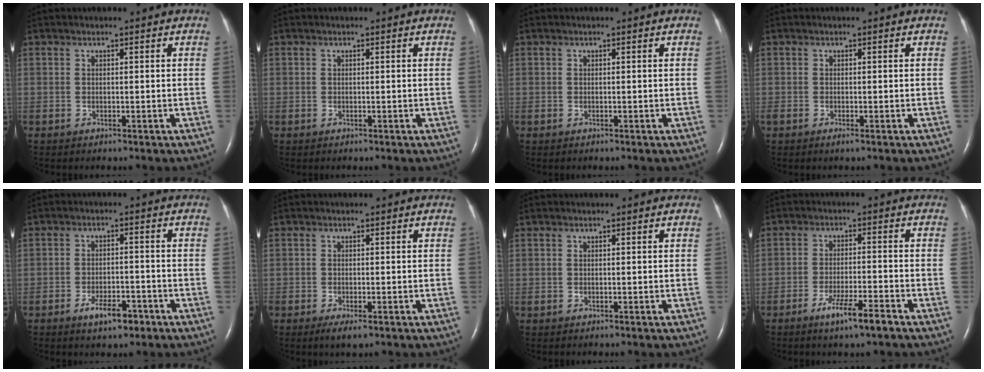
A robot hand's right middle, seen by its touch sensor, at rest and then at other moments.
{"total": 0.0}
{"total": 0.0}
{"total": 0.6, "force": [-0.4, 0.0, 0.5], "torque": [-0.011, -0.003, -0.007]}
{"total": 4.7, "force": [-3.0, 1.7, 3.1], "torque": [-0.059, 0.001, -0.044]}
{"total": 2.4, "force": [-1.4, 0.6, 1.8], "torque": [-0.033, -0.004, -0.022]}
{"total": 0.0}
{"total": 5.7, "force": [-3.8, 0.1, 4.3], "torque": [-0.083, -0.009, -0.067]}